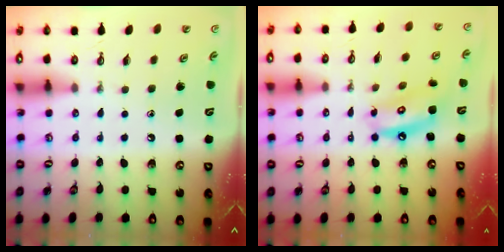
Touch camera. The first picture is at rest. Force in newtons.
{"total": 10.9, "press": 10.8, "slide": 1.1}